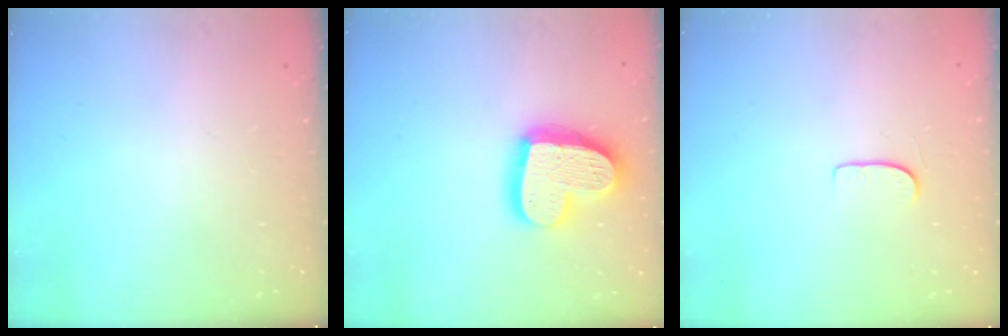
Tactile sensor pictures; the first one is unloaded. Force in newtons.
{"total": 19.9, "press": 19.9, "slide": 1.6}
{"total": 4.5, "press": 4.5, "slide": 0.4}